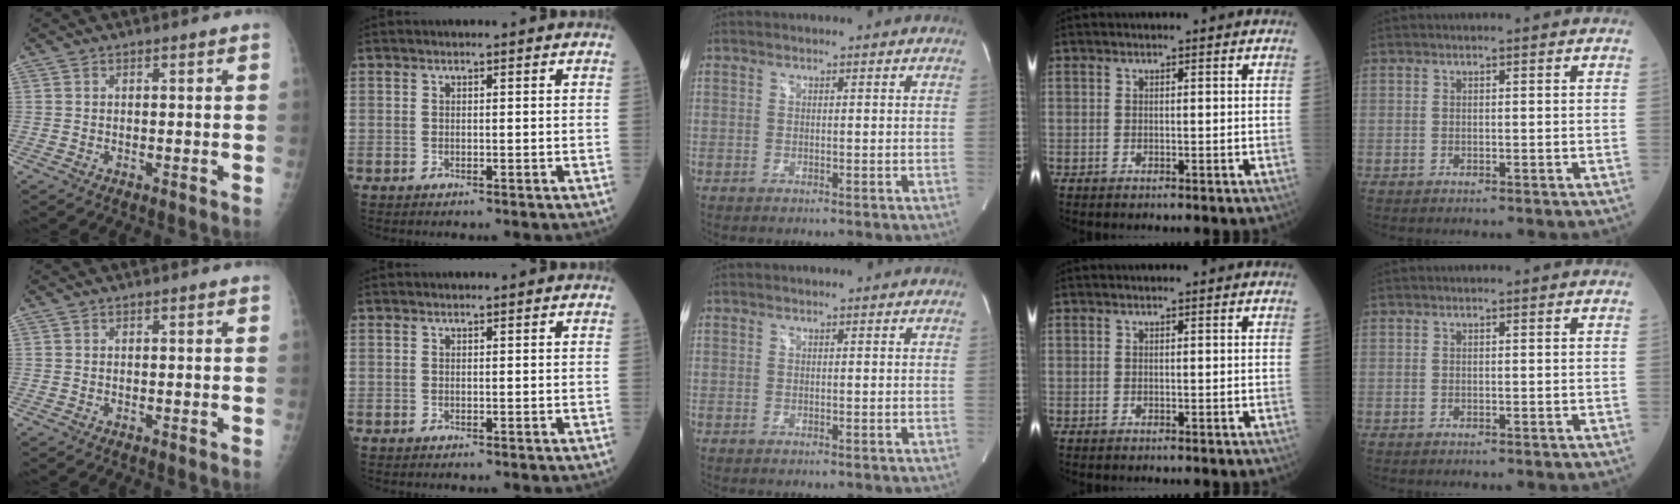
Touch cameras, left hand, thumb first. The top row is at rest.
{}